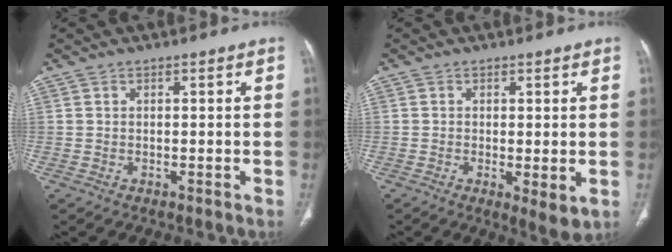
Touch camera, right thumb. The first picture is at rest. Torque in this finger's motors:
{"motor_torque": [-0.19, -0.01, 0.07, -0.07, -0.01]}